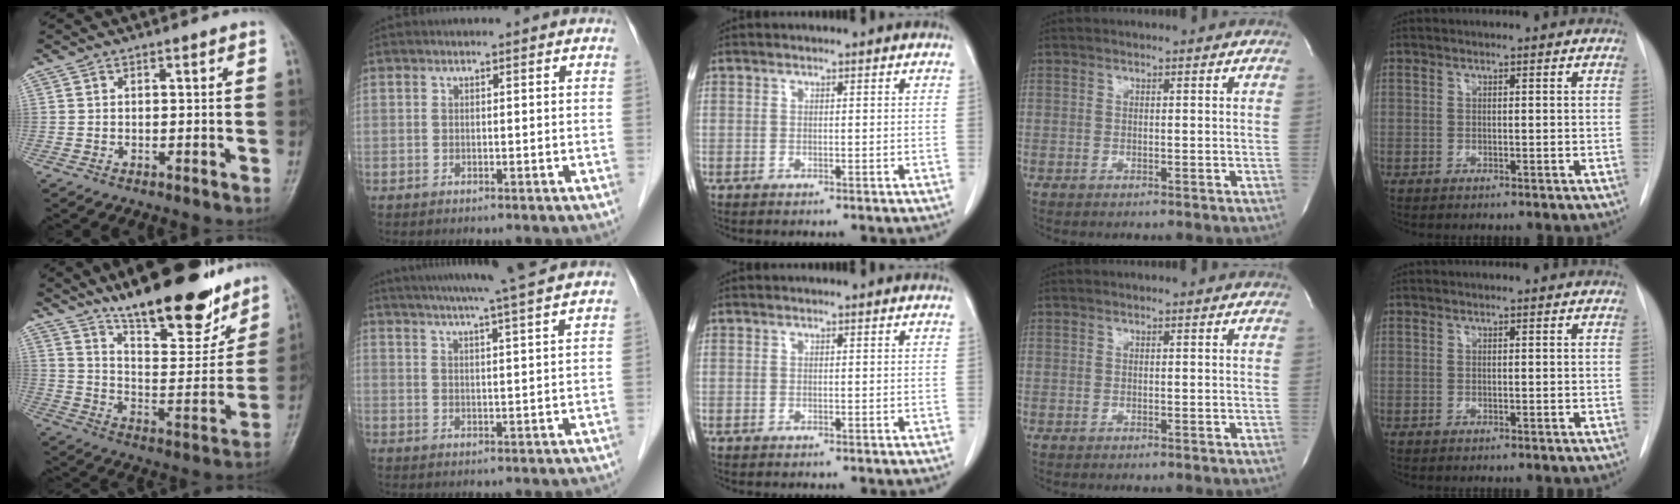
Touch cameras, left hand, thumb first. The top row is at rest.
{"thumb": {"total": 22.3, "force": [16.5, 6.8, 13.3], "torque": [-0.153, -0.089, 0.260]}, "index": {"total": 13.4, "force": [11.4, -1.4, 6.9], "torque": [-0.115, 0.005, 0.150]}}